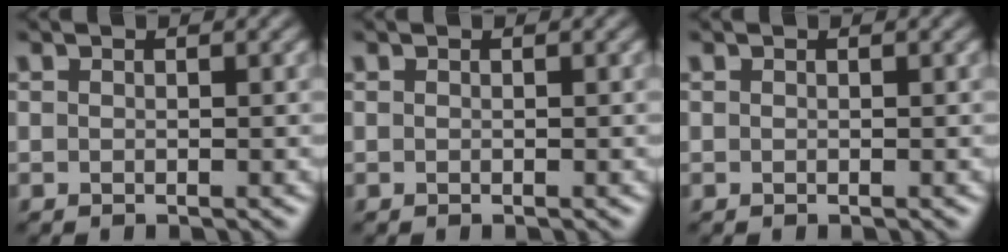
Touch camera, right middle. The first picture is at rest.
{"total": 0.0}
{"total": 0.0}